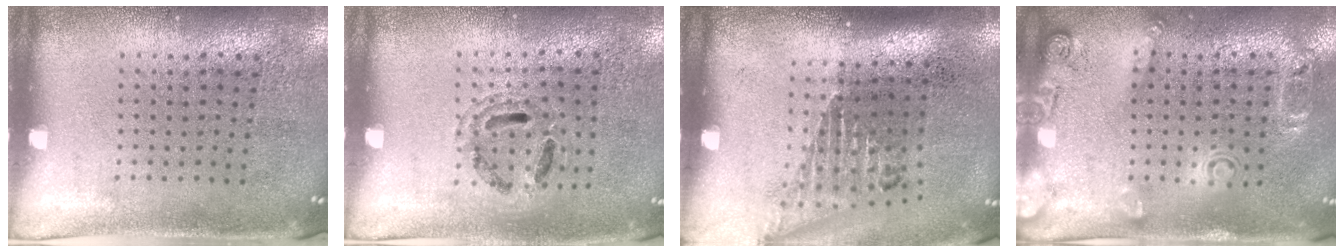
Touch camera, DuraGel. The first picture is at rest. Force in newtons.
{"total": 0.9, "press": 0.9, "slide": 0.2}
{"total": 1.6, "press": 1.2, "slide": 1.0}
{"total": 1.8, "press": 1.2, "slide": 1.3}